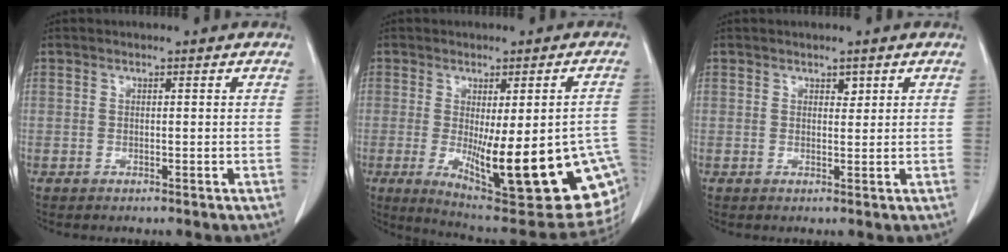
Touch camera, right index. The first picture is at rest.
{"total": 23.5, "force": [-6.5, 5.5, 21.9], "torque": [-0.214, -0.020, -0.074]}
{"total": 1.1, "force": [0.7, 0.6, 0.6], "torque": [-0.005, -0.003, 0.009]}